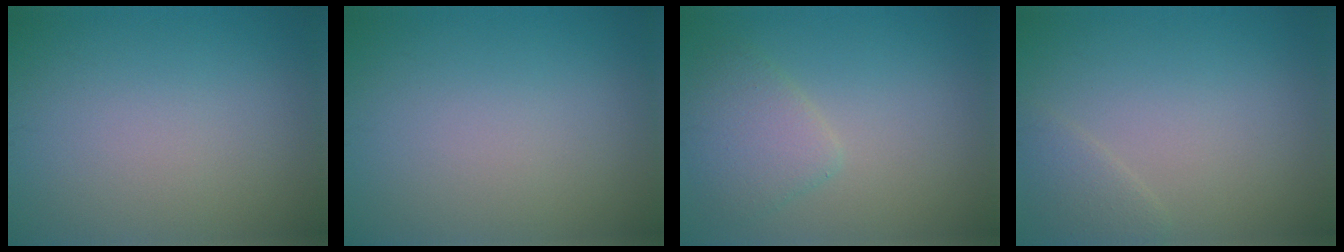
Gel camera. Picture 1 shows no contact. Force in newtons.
{"total": 0.0}
{"total": 3.0, "press": 3.0, "slide": 0.2}
{"total": 1.6, "press": 1.6, "slide": 0.1}